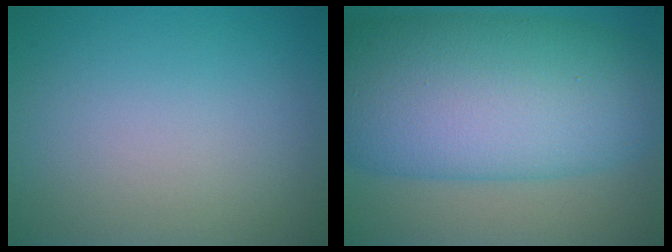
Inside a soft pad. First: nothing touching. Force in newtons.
{"total": 14.6, "press": 14.6, "slide": 0.1}